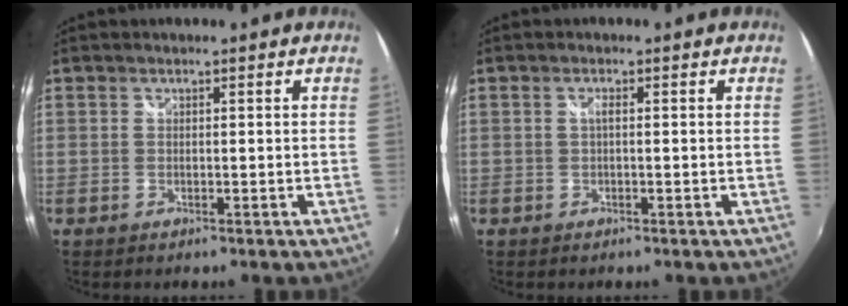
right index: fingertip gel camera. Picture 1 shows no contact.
{"total": 0.9, "force": [0.0, 0.2, 0.9], "torque": [-0.016, 0.003, -0.003]}